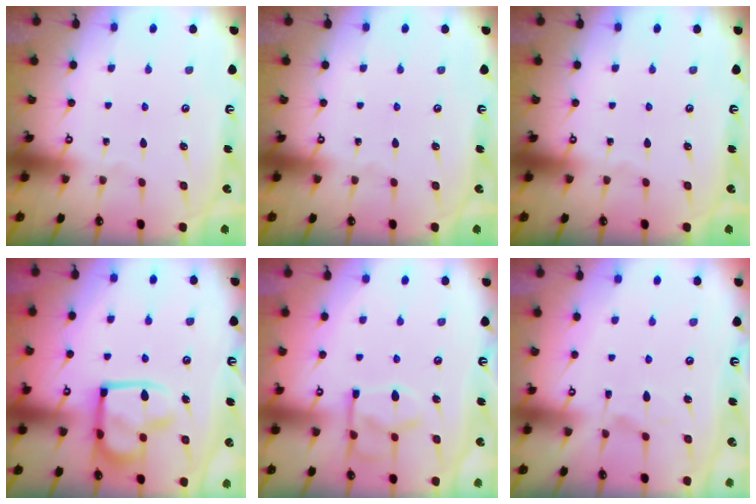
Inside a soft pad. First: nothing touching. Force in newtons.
{"total": 0.0}
{"total": 0.0}
{"total": 15.5, "press": 15.3, "slide": 2.0}
{"total": 12.7, "press": 12.7, "slide": 1.2}
{"total": 1.7, "press": 1.2, "slide": 1.2}